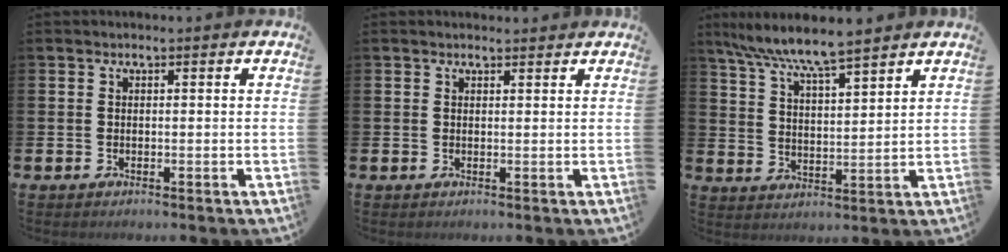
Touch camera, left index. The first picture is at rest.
{"total": 0.9, "force": [0.9, 0.2, 0.2], "torque": [0.005, -0.001, 0.014]}
{"total": 7.6, "force": [7.0, 0.2, 2.8], "torque": [-0.082, -0.033, 0.126]}